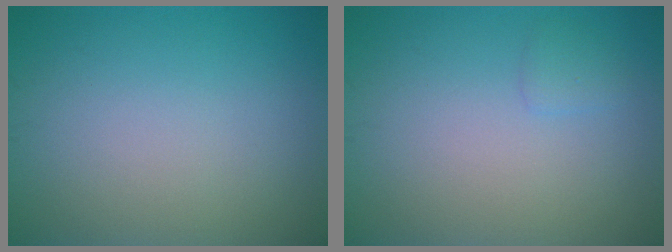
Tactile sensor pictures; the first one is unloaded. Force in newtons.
{"total": 0.8, "press": 0.8, "slide": 0.1}